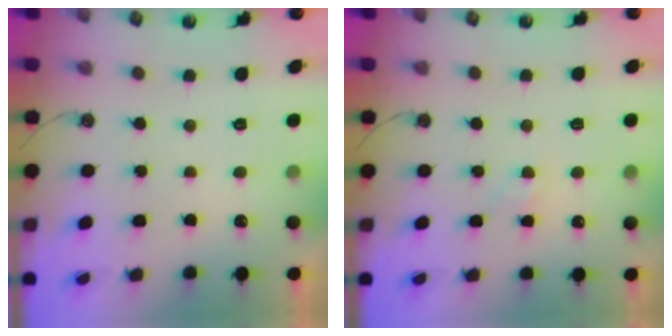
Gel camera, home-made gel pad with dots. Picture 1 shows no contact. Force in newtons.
{"total": 5.4, "press": 5.4, "slide": 0.6}